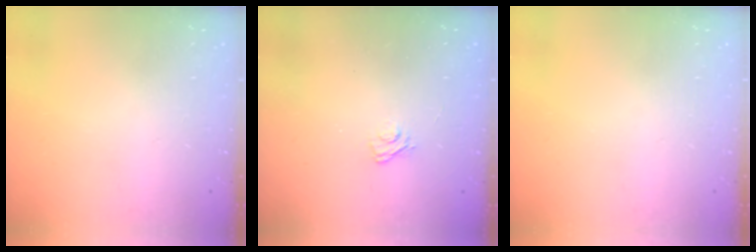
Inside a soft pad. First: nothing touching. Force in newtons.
{"total": 2.9, "press": 2.6, "slide": 1.2}
{"total": 0.0}